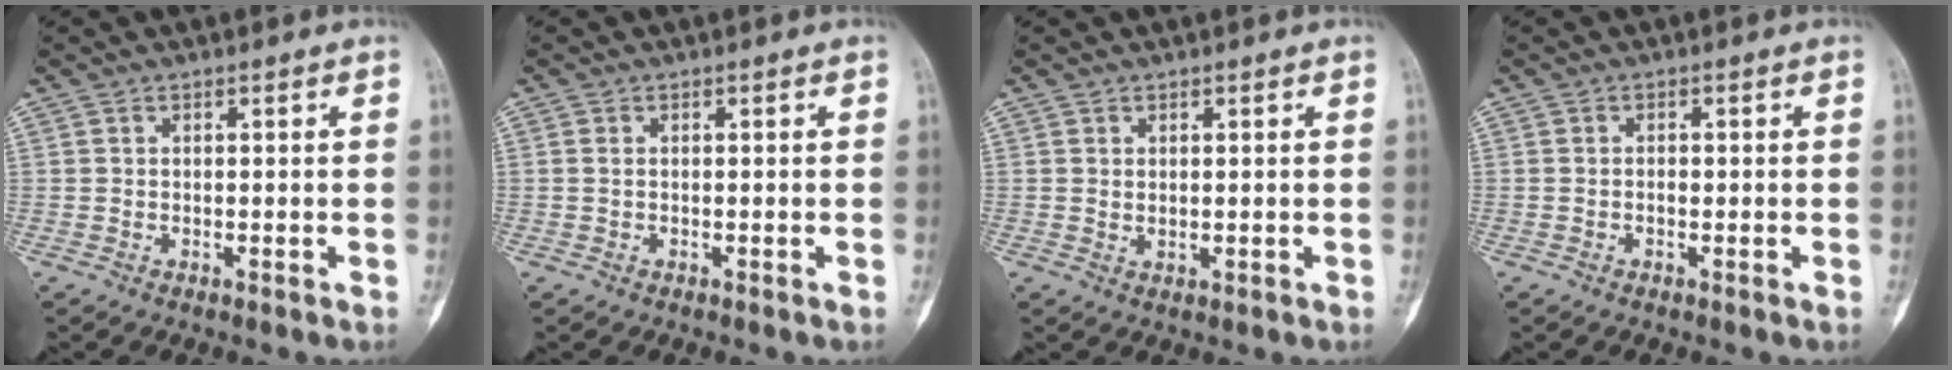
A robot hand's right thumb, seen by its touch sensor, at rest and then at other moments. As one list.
[{"total": 0.7, "force": [0.2, 0.5, 0.5], "torque": [-0.012, 0.002, 0.005]}, {"total": 1.1, "force": [0.6, 0.5, 0.8], "torque": [-0.009, -0.007, 0.015]}, {"total": 0.8, "force": [-0.1, 0.5, 0.6], "torque": [-0.009, 0.002, -0.002]}]